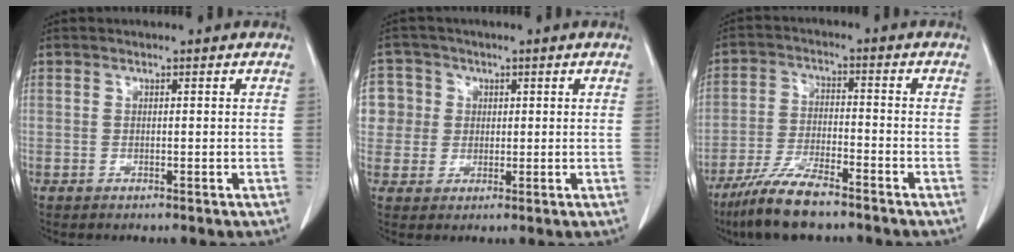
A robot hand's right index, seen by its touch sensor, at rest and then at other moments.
{"total": 7.1, "force": [1.5, 6.9, 0.5], "torque": [-0.010, 0.026, 0.035]}
{"total": 9.7, "force": [-7.5, 1.7, 5.9], "torque": [-0.117, -0.022, -0.140]}